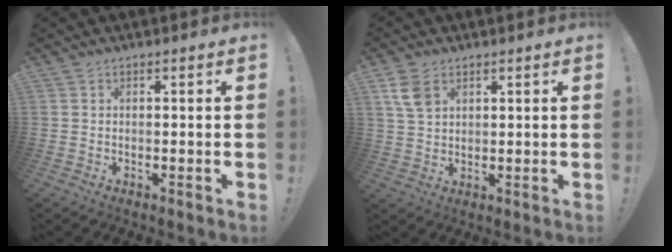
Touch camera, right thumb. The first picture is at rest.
{"total": 6.9, "force": [3.2, 4.6, 4.0], "torque": [-0.067, -0.010, 0.061]}